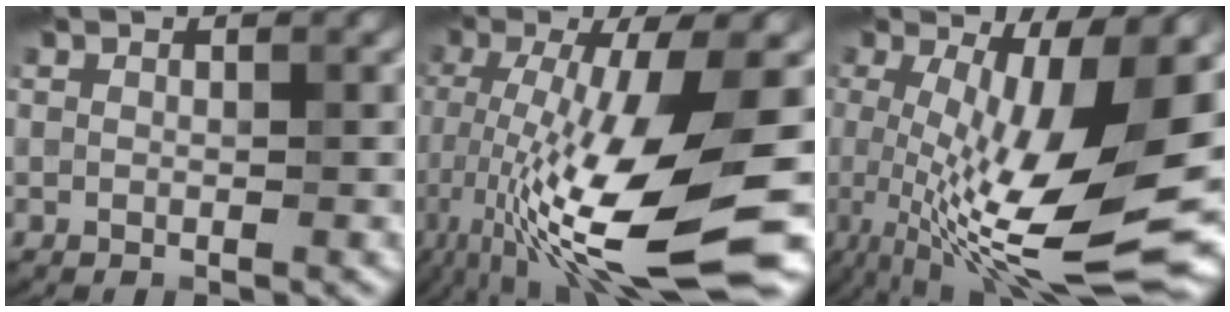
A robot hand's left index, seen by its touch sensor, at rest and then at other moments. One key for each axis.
{"total": 13.2, "fx": -4.6, "fy": 2.7, "fz": 12.1, "tx": -0.226, "ty": -0.019, "tz": -0.076}
{"total": 13.6, "fx": -1.7, "fy": 3.6, "fz": 13.0, "tx": -0.213, "ty": -0.013, "tz": -0.027}